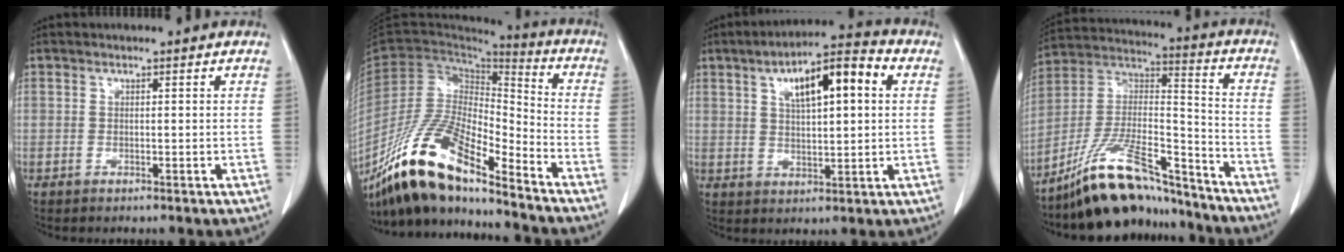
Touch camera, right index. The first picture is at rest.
{"total": 17.6, "force": [-14.0, 4.0, 9.9], "torque": [-0.185, 0.003, -0.261]}
{"total": 11.7, "force": [3.9, 3.1, 10.6], "torque": [-0.171, 0.028, 0.059]}
{"total": 17.3, "force": [-14.8, 3.9, 8.1], "torque": [-0.155, 0.028, -0.265]}